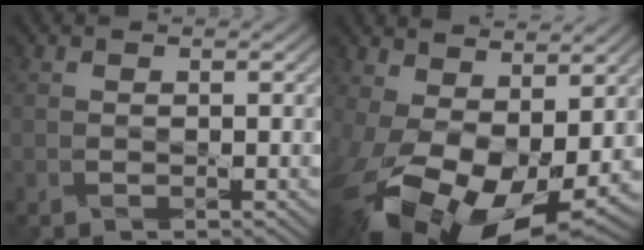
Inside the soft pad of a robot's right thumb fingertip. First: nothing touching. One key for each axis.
{"total": 16.0, "fx": -0.7, "fy": 9.7, "fz": 12.8, "tx": -0.269, "ty": -0.049, "tz": 0.024}